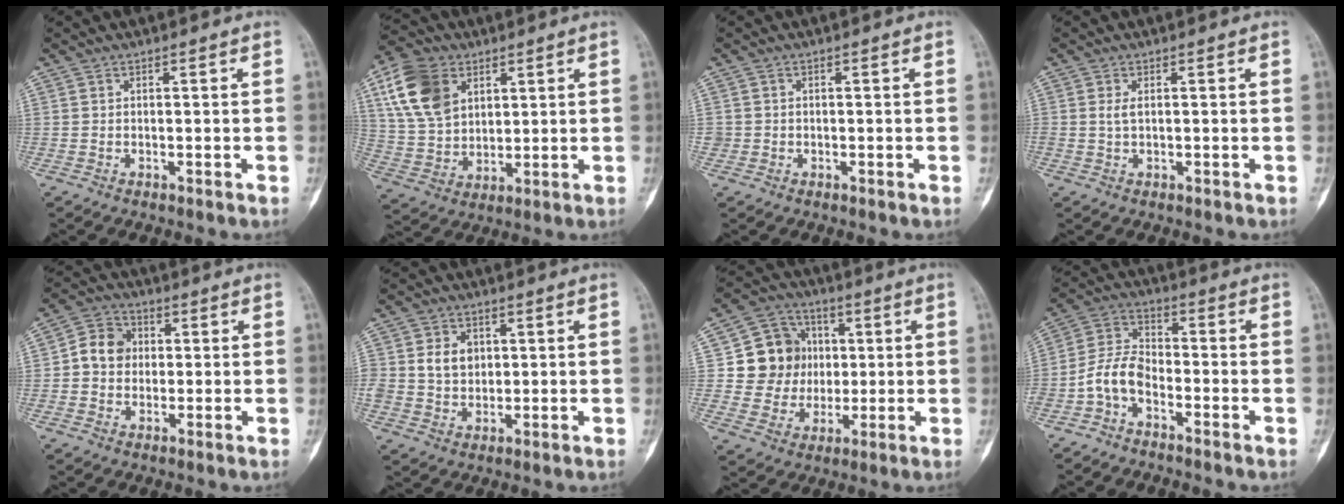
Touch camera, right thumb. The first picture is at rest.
{"total": 14.1, "force": [5.9, 9.8, 8.2], "torque": [-0.143, -0.010, 0.116]}
{"total": 1.1, "force": [-0.1, 1.1, -0.1], "torque": [0.010, 0.007, -0.006]}
{"total": 1.3, "force": [0.4, 0.5, 1.1], "torque": [-0.028, 0.000, 0.009]}
{"total": 7.3, "force": [0.3, 6.4, 3.6], "torque": [-0.040, 0.016, -0.006]}
{"total": 6.2, "force": [1.3, 5.1, 3.3], "torque": [-0.033, -0.003, 0.024]}
{"total": 12.9, "force": [1.7, 11.9, 4.5], "torque": [-0.027, 0.008, 0.033]}
{"total": 7.1, "force": [-3.5, 4.1, 4.6], "torque": [-0.091, 0.045, -0.082]}